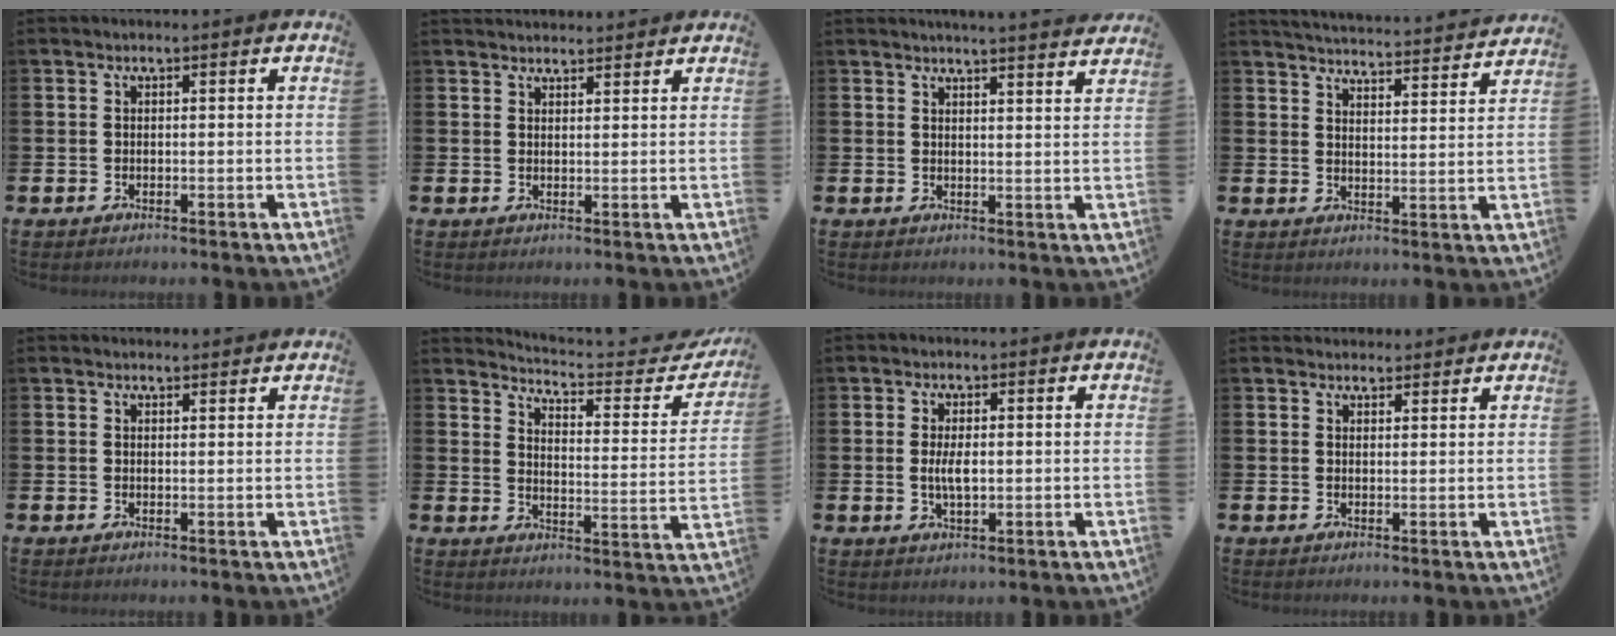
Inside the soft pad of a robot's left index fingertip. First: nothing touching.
{"total": 2.3, "force": [2.3, 0.4, -0.1], "torque": [0.011, -0.015, 0.038]}
{"total": 3.7, "force": [3.7, -0.6, 0.1], "torque": [0.005, -0.029, 0.062]}
{"total": 4.6, "force": [4.6, 0.0, 0.2], "torque": [-0.013, -0.046, 0.078]}
{"total": 1.2, "force": [1.2, 0.2, 0.0], "torque": [0.010, -0.003, 0.019]}
{"total": 4.6, "force": [4.4, 0.7, 1.4], "torque": [-0.042, -0.039, 0.065]}
{"total": 3.0, "force": [0.1, 1.2, 2.8], "torque": [-0.038, -0.004, -0.002]}
{"total": 2.0, "force": [1.9, 0.6, -0.1], "torque": [0.013, -0.009, 0.033]}